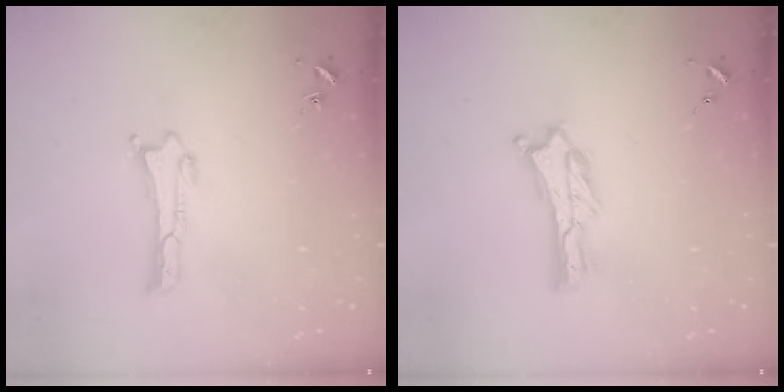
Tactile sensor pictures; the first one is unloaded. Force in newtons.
{"total": 0.8, "press": 0.7, "slide": 0.2}